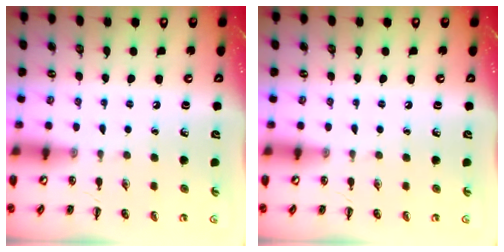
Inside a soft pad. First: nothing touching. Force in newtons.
{"total": 0.0}